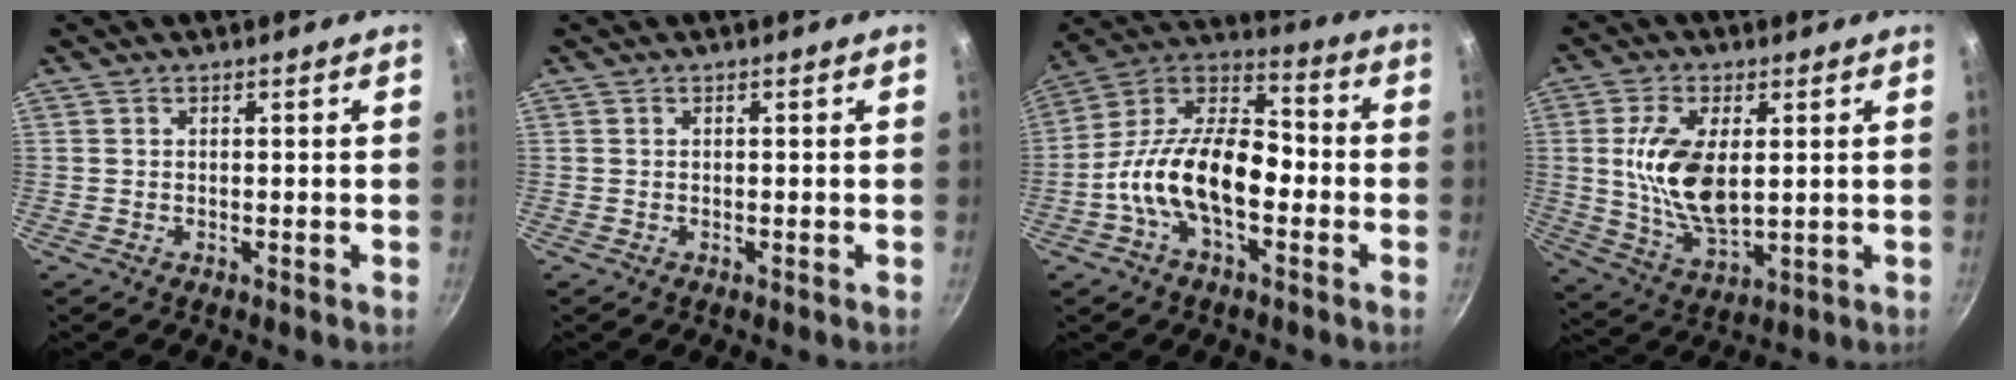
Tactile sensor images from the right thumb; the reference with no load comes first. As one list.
[{"total": 0.0}, {"total": 18.1, "force": [-4.3, 10.0, 14.5], "torque": [-0.229, 0.055, -0.100]}, {"total": 13.4, "force": [1.8, 6.9, 11.3], "torque": [-0.209, -0.011, 0.041]}]